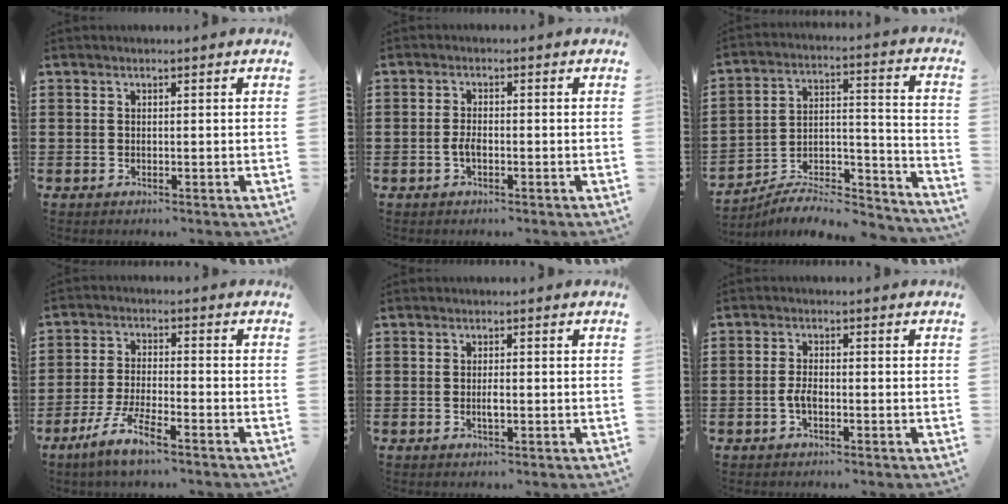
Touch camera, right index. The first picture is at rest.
{"total": 2.0, "force": [-0.8, 0.7, 1.6], "torque": [-0.039, -0.002, -0.017]}
{"total": 6.3, "force": [-5.9, 1.7, 1.7], "torque": [-0.019, 0.008, -0.114]}
{"total": 6.0, "force": [-4.6, 0.5, 3.9], "torque": [-0.097, -0.014, -0.092]}
{"total": 1.7, "force": [-0.4, 0.5, 1.6], "torque": [-0.030, 0.001, -0.007]}
{"total": 2.3, "force": [-0.9, 0.9, 1.9], "torque": [-0.052, -0.003, -0.021]}